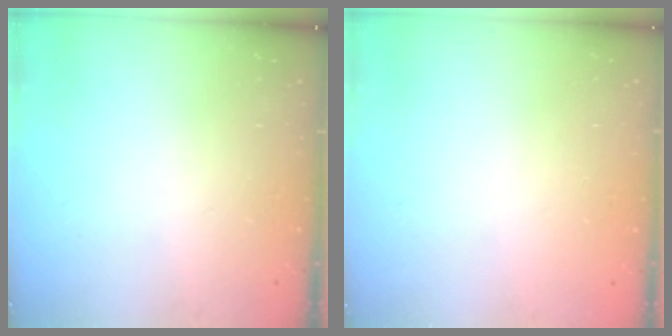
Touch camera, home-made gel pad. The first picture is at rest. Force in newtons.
{"total": 0.0}